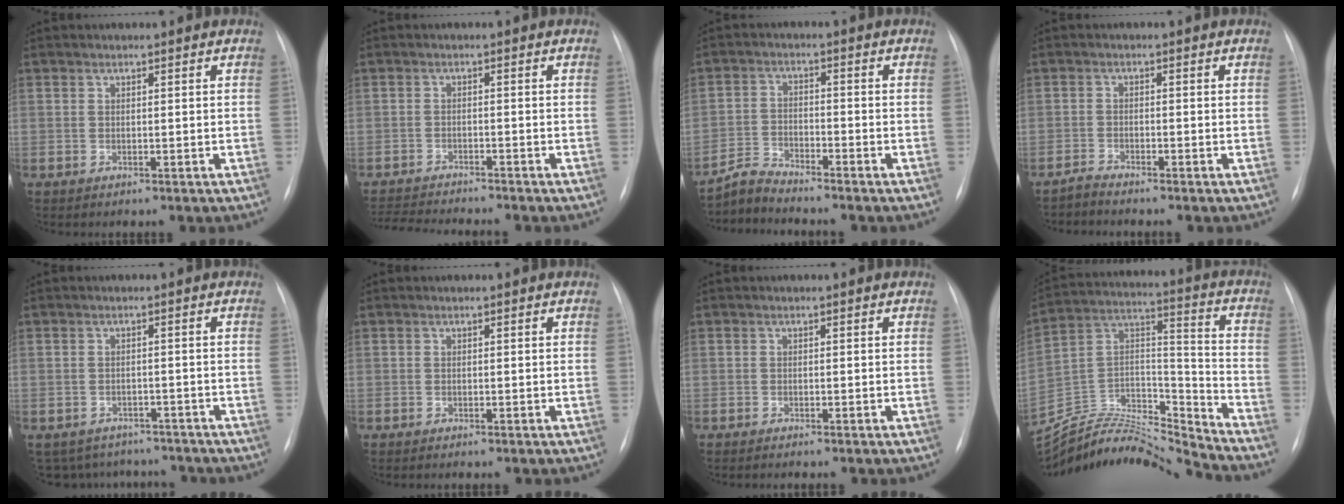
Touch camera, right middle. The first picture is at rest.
{"total": 7.7, "force": [-7.3, -0.6, 2.3], "torque": [-0.038, -0.011, -0.120]}
{"total": 3.8, "force": [-3.7, -0.4, -0.5], "torque": [0.008, -0.016, -0.073]}
{"total": 1.6, "force": [-1.5, -0.3, -0.2], "torque": [0.005, -0.009, -0.031]}
{"total": 9.5, "force": [-8.5, 4.1, 1.2], "torque": [-0.021, 0.016, -0.099]}
{"total": 0.0}
{"total": 1.0, "force": [-0.8, -0.1, 0.5], "torque": [-0.008, -0.002, -0.011]}
{"total": 21.7, "force": [-21.1, 1.3, 4.8], "torque": [-0.100, 0.030, -0.362]}